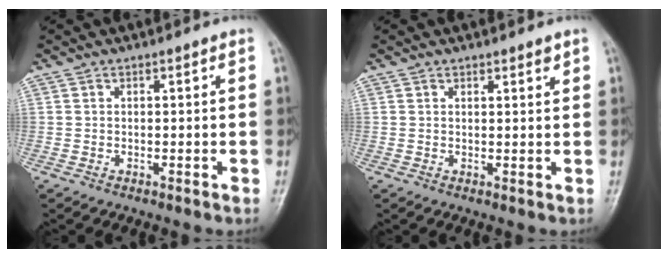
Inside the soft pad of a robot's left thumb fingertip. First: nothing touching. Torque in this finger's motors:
{"motor_torque": [-0.23, -0.03, -0.10, -0.10, -0.03]}